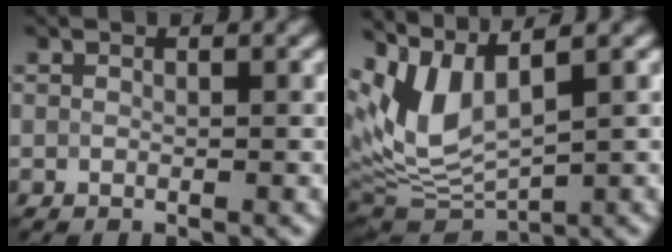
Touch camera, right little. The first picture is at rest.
{"total": 7.2, "force": [3.0, 3.2, 5.7], "torque": [-0.136, -0.001, 0.062]}